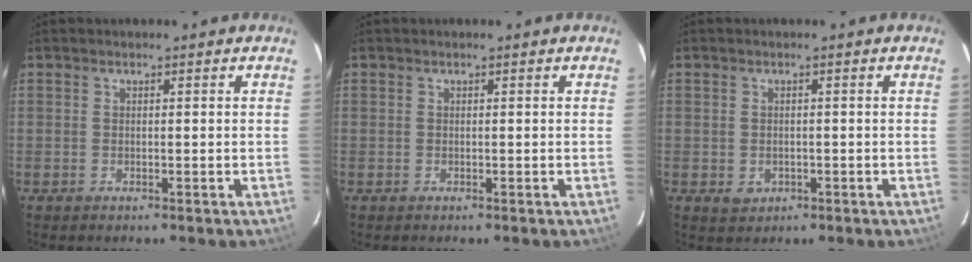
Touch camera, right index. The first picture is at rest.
{"total": 0.0}
{"total": 2.5, "force": [-0.6, 2.1, 1.2], "torque": [-0.022, 0.000, -0.001]}